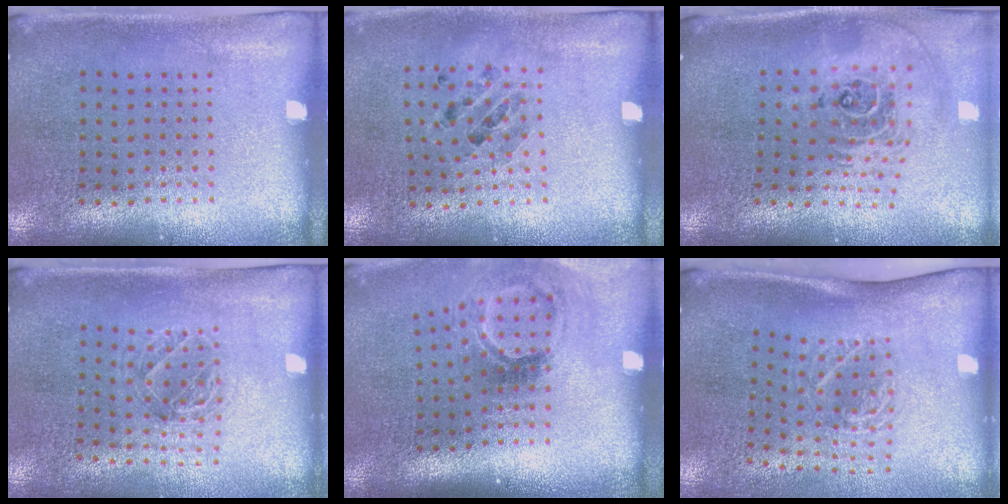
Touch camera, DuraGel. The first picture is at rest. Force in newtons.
{"total": 0.8, "press": 0.8, "slide": 0.3}
{"total": 2.4, "press": 1.8, "slide": 1.7}
{"total": 1.0, "press": 1.0, "slide": 0.2}
{"total": 1.9, "press": 1.2, "slide": 1.4}
{"total": 1.8, "press": 1.3, "slide": 1.3}